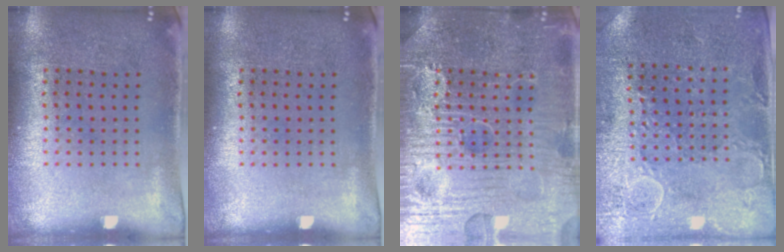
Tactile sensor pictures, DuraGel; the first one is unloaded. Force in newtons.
{"total": 0.0}
{"total": 7.6, "press": 7.6, "slide": 0.8}
{"total": 2.8, "press": 2.7, "slide": 0.7}